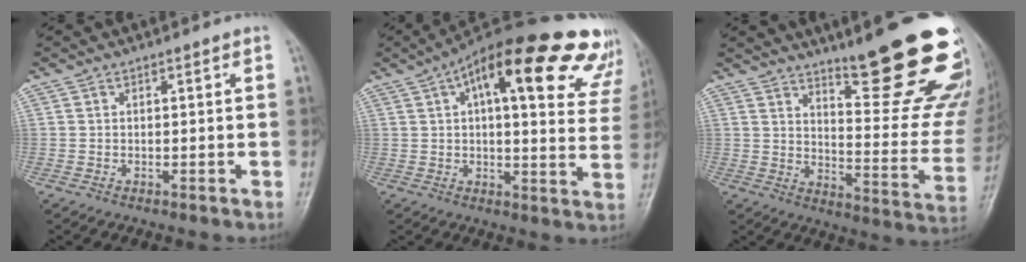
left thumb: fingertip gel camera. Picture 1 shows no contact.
{"total": 28.9, "force": [15.9, 9.8, 22.0], "torque": [-0.260, 0.006, 0.202]}
{"total": 24.5, "force": [16.3, 4.9, 17.5], "torque": [-0.200, -0.117, 0.226]}